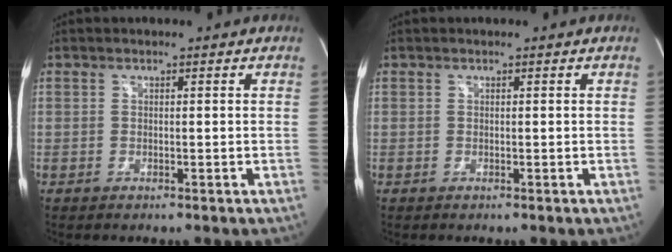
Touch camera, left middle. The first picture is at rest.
{"total": 0.0}